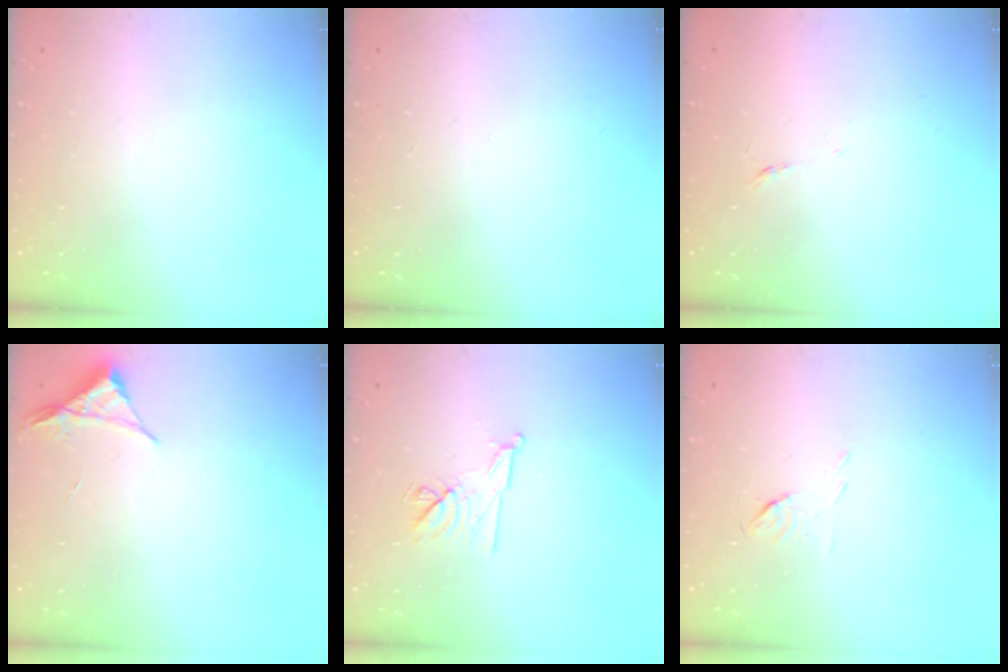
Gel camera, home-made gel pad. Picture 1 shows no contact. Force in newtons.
{"total": 0.0}
{"total": 3.9, "press": 3.8, "slide": 0.9}
{"total": 3.4, "press": 3.4, "slide": 0.6}
{"total": 8.9, "press": 8.9, "slide": 1.1}
{"total": 4.1, "press": 3.9, "slide": 1.2}